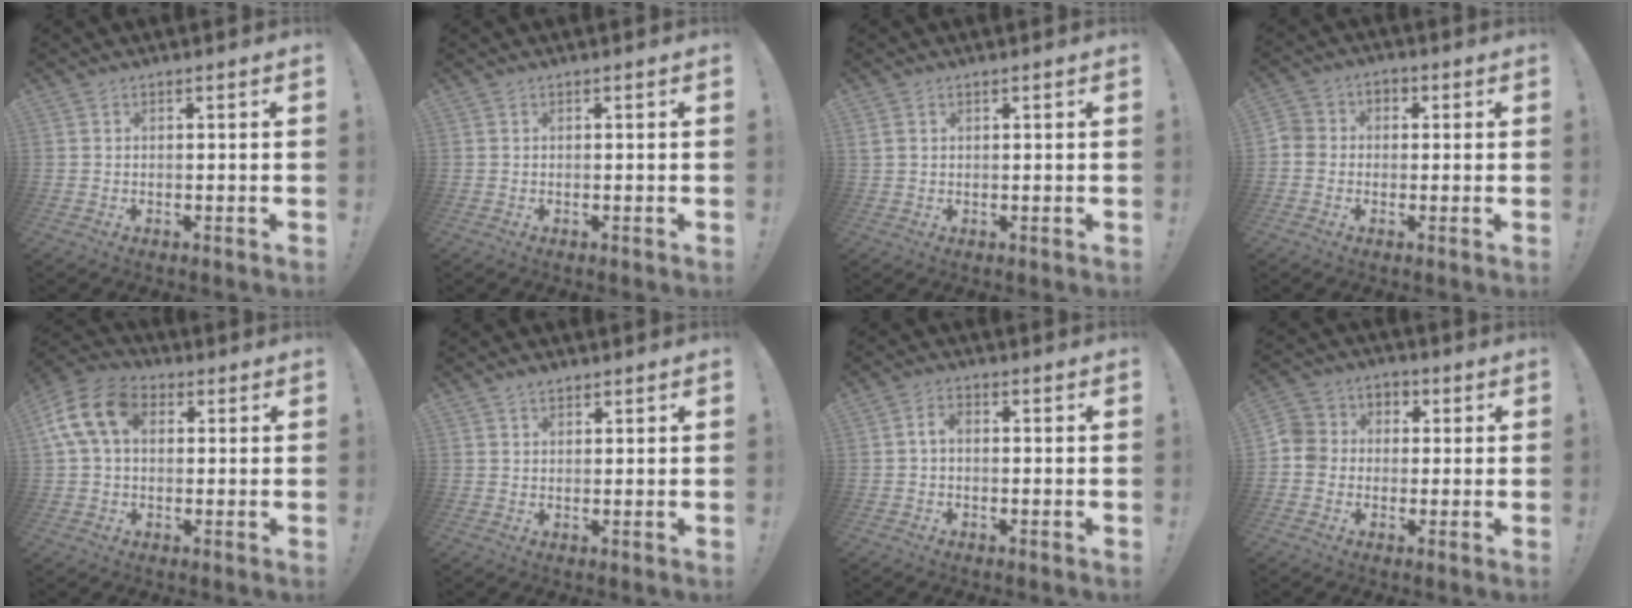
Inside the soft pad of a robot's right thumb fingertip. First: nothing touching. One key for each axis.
{"total": 0.0}
{"total": 1.9, "fx": 0.9, "fy": 1.3, "fz": 1.1, "tx": -0.020, "ty": 0.002, "tz": 0.017}
{"total": 4.7, "fx": -1.4, "fy": 4.2, "fz": 1.5, "tx": -0.025, "ty": 0.021, "tz": -0.024}
{"total": 13.4, "fx": 3.3, "fy": 8.9, "fz": 9.5, "tx": -0.189, "ty": 0.008, "tz": 0.066}
{"total": 2.0, "fx": 1.5, "fy": 1.0, "fz": 0.9, "tx": -0.010, "ty": -0.005, "tz": 0.026}
{"total": 2.7, "fx": -0.4, "fy": 1.4, "fz": 2.3, "tx": -0.045, "ty": 0.010, "tz": -0.008}
{"total": 7.4, "fx": -1.6, "fy": 6.9, "fz": 2.2, "tx": -0.029, "ty": 0.025, "tz": -0.026}